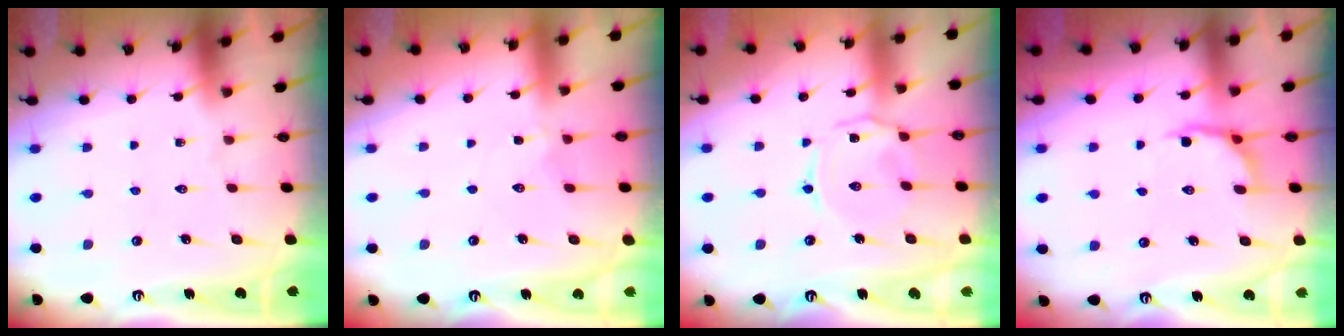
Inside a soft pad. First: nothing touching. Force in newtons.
{"total": 2.4, "press": 2.4, "slide": 0.4}
{"total": 2.8, "press": 2.8, "slide": 0.6}
{"total": 4.3, "press": 3.6, "slide": 2.3}